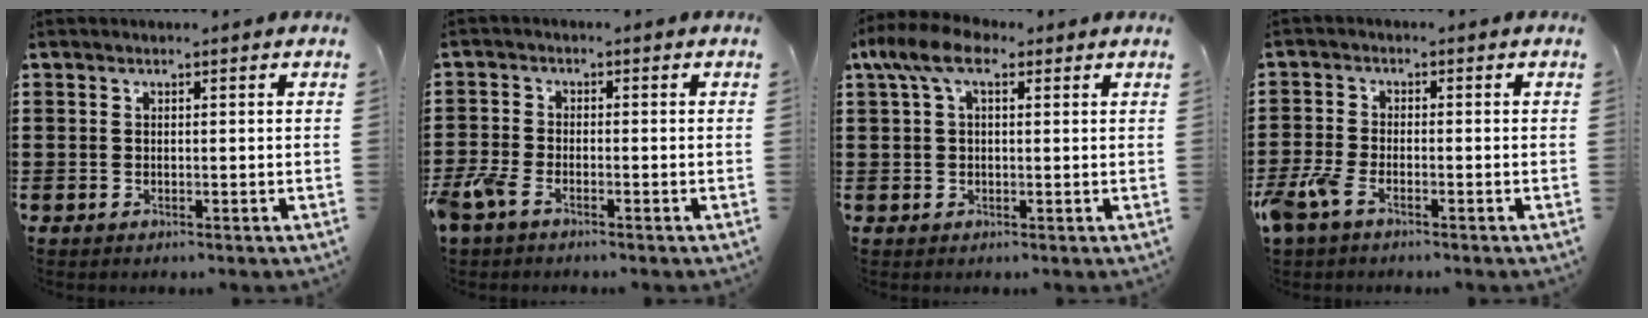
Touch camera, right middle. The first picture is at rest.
{"total": 3.2, "force": [-2.2, 1.3, 1.9], "torque": [-0.067, -0.008, -0.053]}
{"total": 6.7, "force": [3.4, 3.0, 5.0], "torque": [-0.107, 0.012, 0.060]}
{"total": 3.8, "force": [-2.5, 1.4, 2.5], "torque": [-0.075, -0.008, -0.055]}